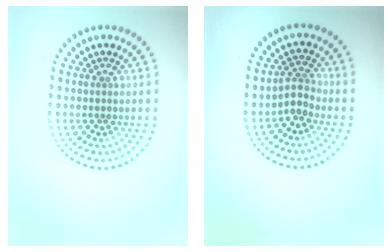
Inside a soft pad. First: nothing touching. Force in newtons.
{"total": 1.9, "press": 1.2, "slide": 1.4}